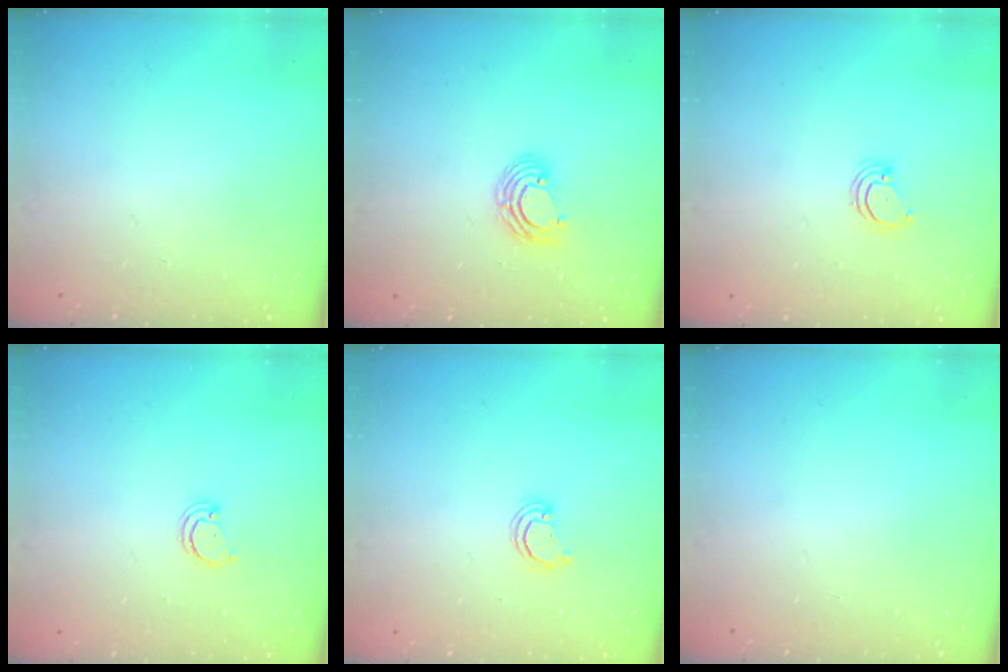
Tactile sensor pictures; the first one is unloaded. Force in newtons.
{"total": 6.0, "press": 6.0, "slide": 0.4}
{"total": 2.9, "press": 2.9, "slide": 0.3}
{"total": 2.2, "press": 2.2, "slide": 0.1}
{"total": 2.0, "press": 2.0, "slide": 0.2}
{"total": 0.0}